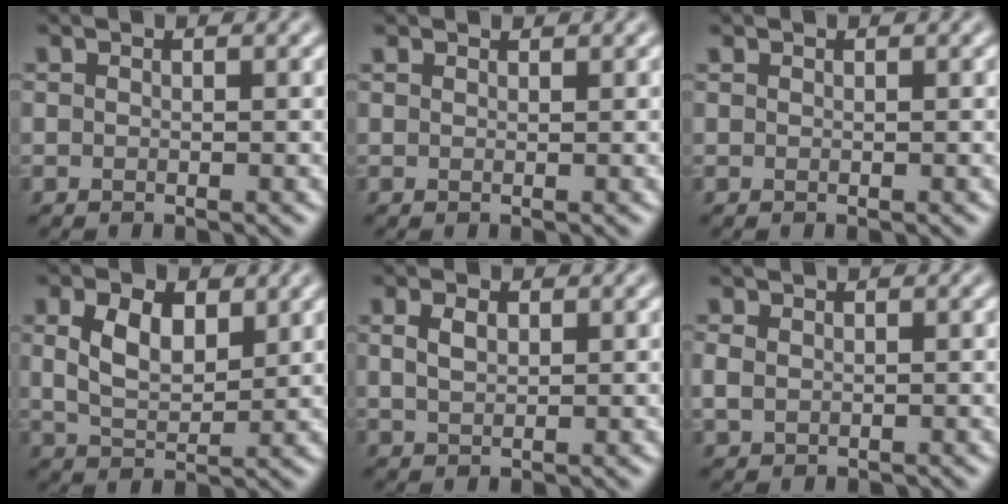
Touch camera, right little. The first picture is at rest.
{"total": 0.9, "force": [0.9, 0.2, 0.1], "torque": [-0.008, -0.002, 0.012]}
{"total": 0.0}
{"total": 4.7, "force": [1.6, 2.7, 3.5], "torque": [-0.076, 0.001, 0.031]}
{"total": 1.8, "force": [0.6, 1.1, 1.4], "torque": [-0.032, 0.001, 0.014]}
{"total": 1.5, "force": [0.1, 1.2, 0.8], "torque": [-0.020, -0.001, 0.005]}